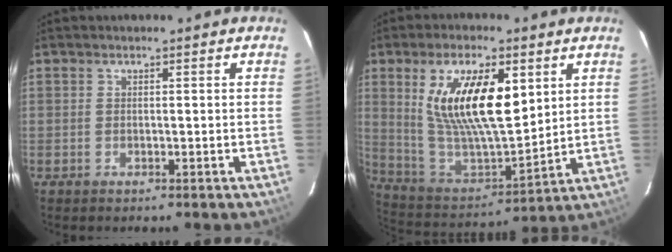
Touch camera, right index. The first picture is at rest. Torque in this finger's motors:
{"motor_torque": [1.13, 0.60, 1.05, 0.21]}